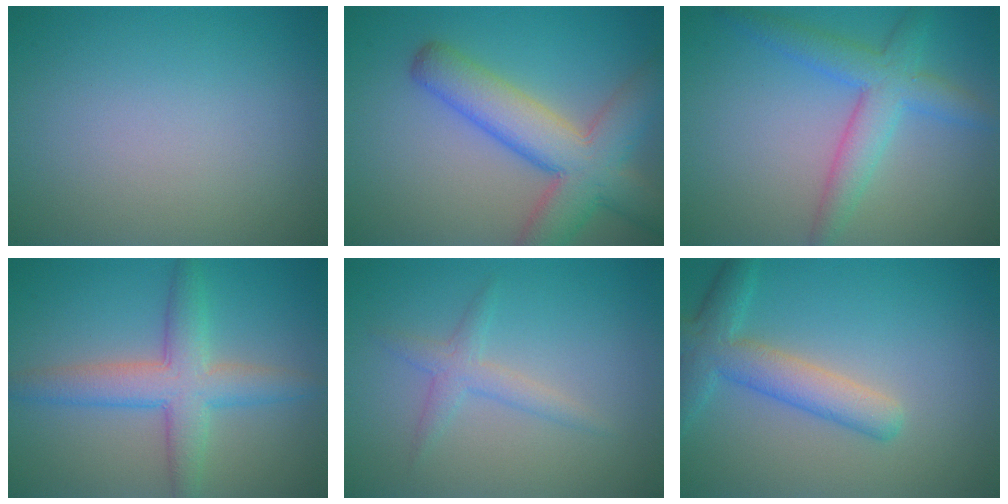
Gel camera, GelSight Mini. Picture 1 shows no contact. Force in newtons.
{"total": 8.1, "press": 8.1, "slide": 0.3}
{"total": 4.5, "press": 4.5, "slide": 0.1}
{"total": 5.1, "press": 5.1, "slide": 0.2}
{"total": 1.9, "press": 1.9, "slide": 0.1}
{"total": 4.4, "press": 4.4, "slide": 0.2}